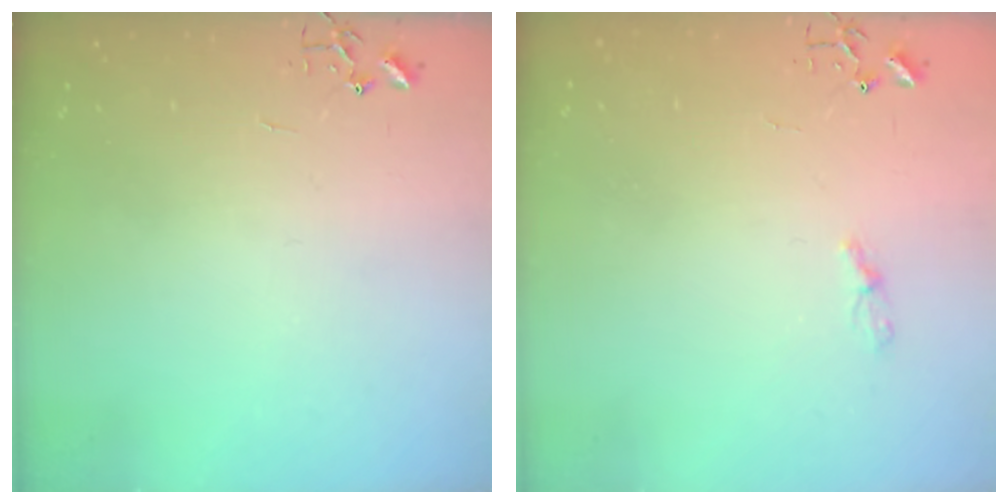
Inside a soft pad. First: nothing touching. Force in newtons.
{"total": 4.4, "press": 4.4, "slide": 0.6}